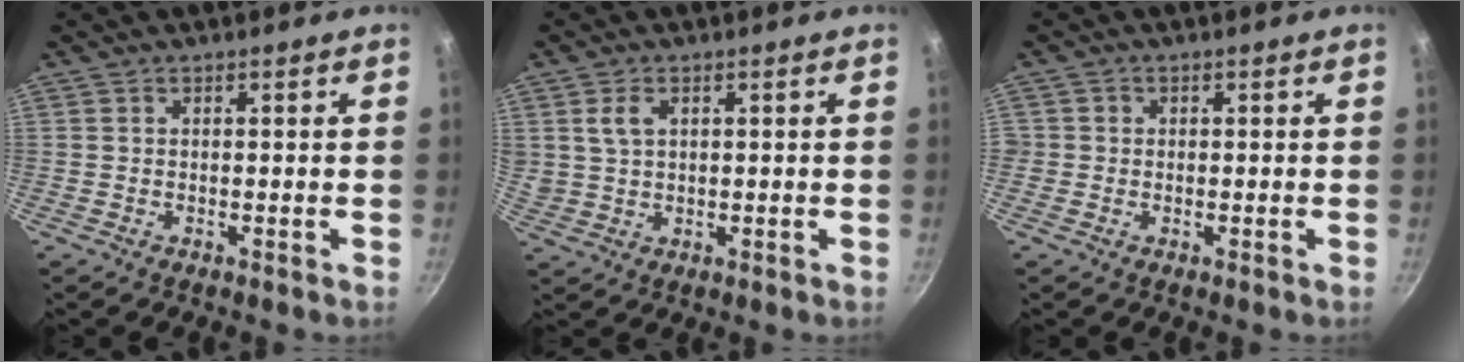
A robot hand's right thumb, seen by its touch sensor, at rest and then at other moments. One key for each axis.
{"total": 4.4, "fx": 1.6, "fy": 3.0, "fz": 2.8, "tx": -0.043, "ty": -0.001, "tz": 0.036}
{"total": 1.4, "fx": -0.1, "fy": 1.4, "fz": 0.2, "tx": 0.003, "ty": 0.004, "tz": -0.005}